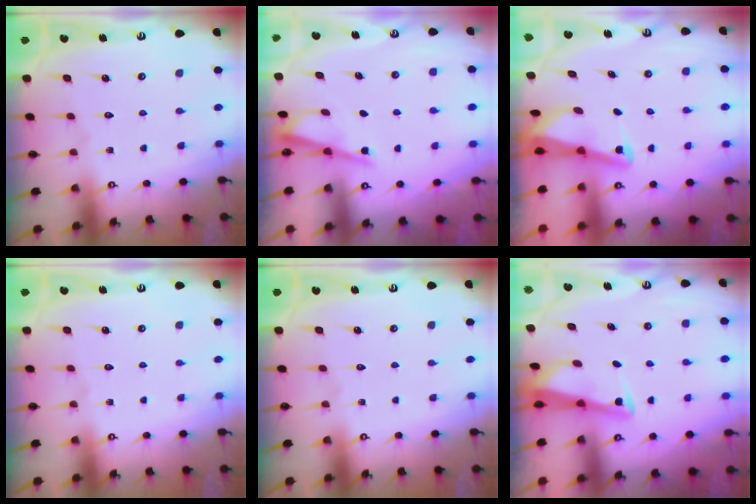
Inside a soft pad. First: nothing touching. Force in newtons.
{"total": 2.5, "press": 2.4, "slide": 0.3}
{"total": 2.7, "press": 2.6, "slide": 0.7}
{"total": 0.0}
{"total": 0.0}
{"total": 2.7, "press": 2.7, "slide": 0.3}